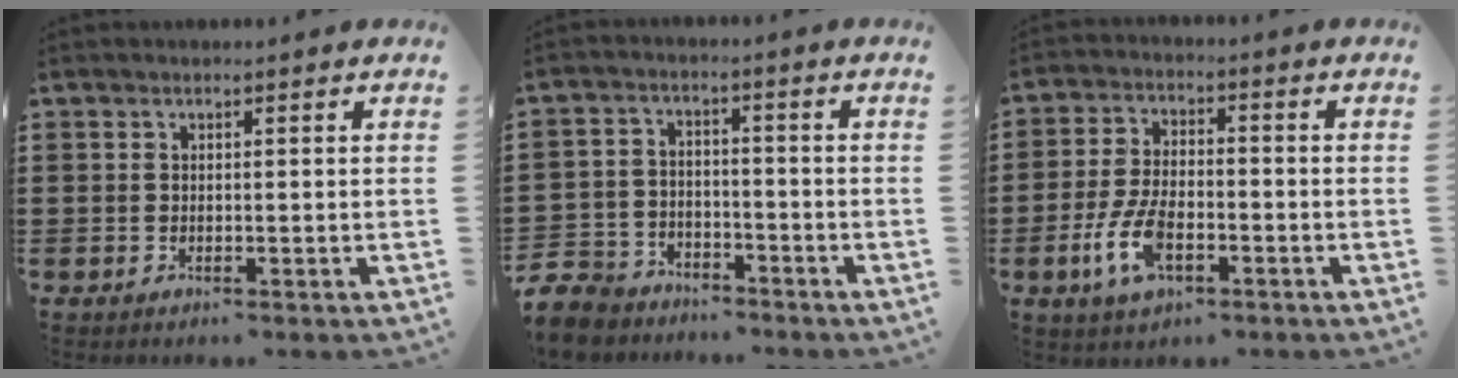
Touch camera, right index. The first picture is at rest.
{"total": 6.7, "force": [-6.3, 2.1, 0.8], "torque": [-0.044, 0.007, -0.132]}
{"total": 7.5, "force": [-3.1, 3.4, 6.0], "torque": [-0.146, -0.008, -0.063]}